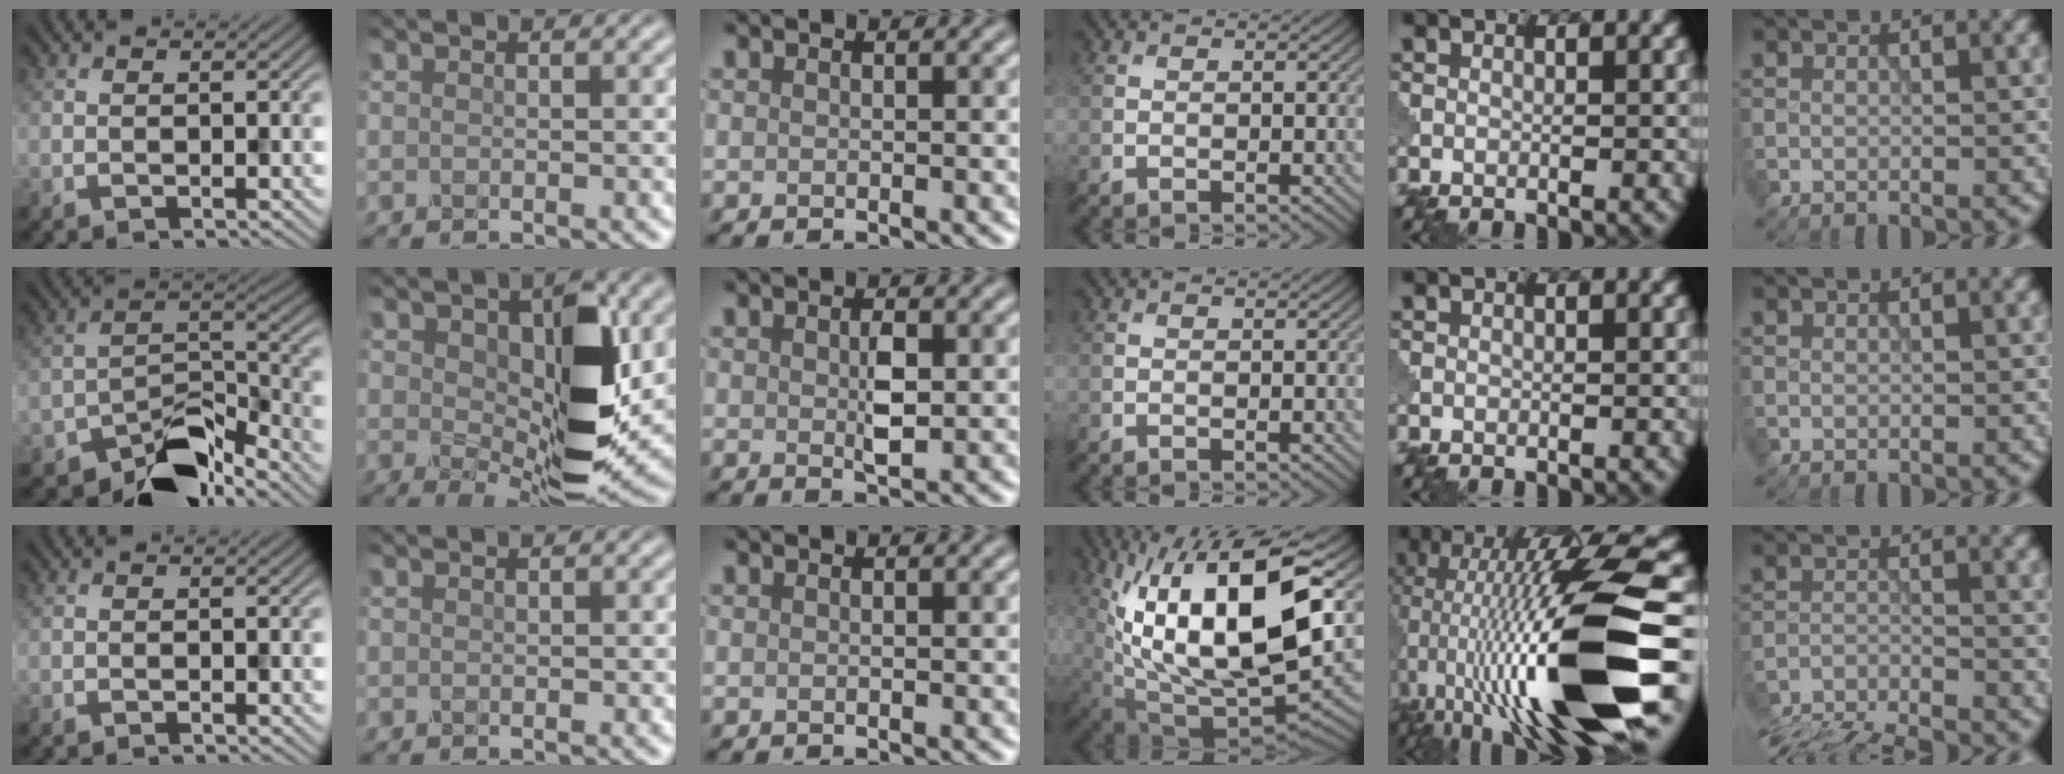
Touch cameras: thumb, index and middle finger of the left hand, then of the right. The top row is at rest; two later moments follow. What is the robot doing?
{"motion": "disassemble", "object": "pitcher"}